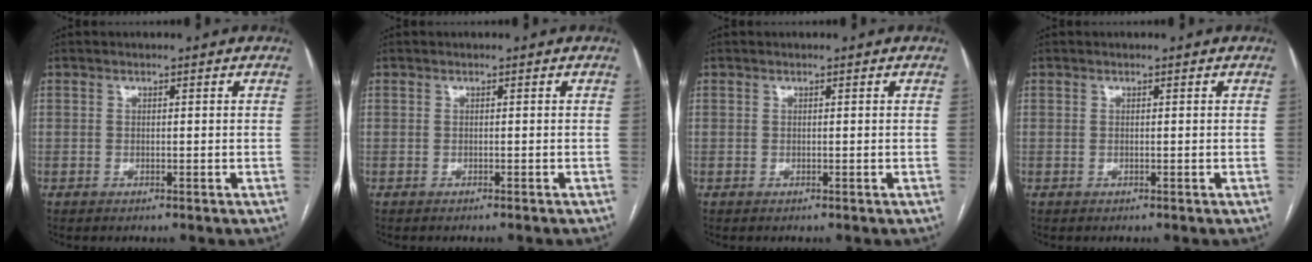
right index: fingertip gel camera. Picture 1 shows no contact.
{"total": 0.8, "force": [-0.6, -0.2, 0.4], "torque": [-0.004, 0.003, -0.010]}
{"total": 0.0}
{"total": 0.0}